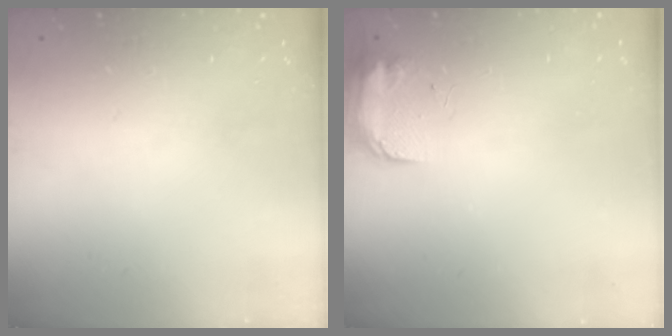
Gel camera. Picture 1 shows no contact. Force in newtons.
{"total": 8.9, "press": 8.9, "slide": 0.8}